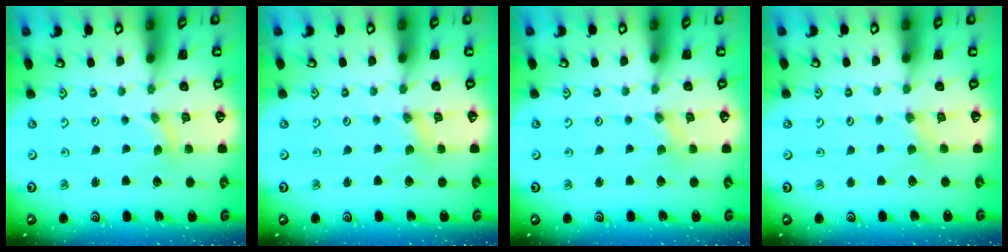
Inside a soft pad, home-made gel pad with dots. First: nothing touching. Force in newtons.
{"total": 0.0}
{"total": 0.0}
{"total": 2.1, "press": 2.1, "slide": 0.4}